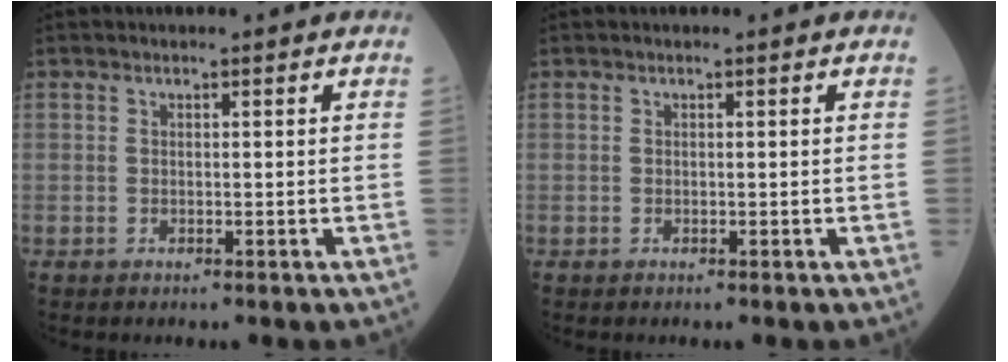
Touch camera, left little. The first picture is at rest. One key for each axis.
{"total": 0.0}